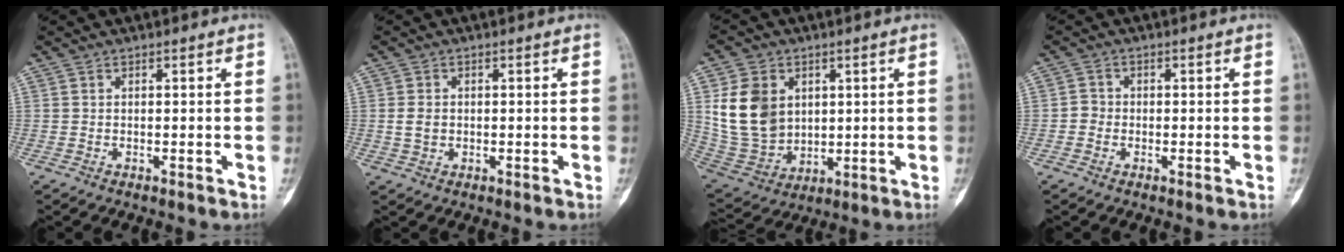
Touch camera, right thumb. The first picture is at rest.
{"total": 2.6, "force": [0.0, 2.0, 1.6], "torque": [-0.022, 0.002, 0.002]}
{"total": 14.0, "force": [3.5, 10.8, 8.1], "torque": [-0.132, -0.016, 0.087]}
{"total": 2.0, "force": [-0.6, 1.8, 0.5], "torque": [0.008, 0.008, -0.016]}